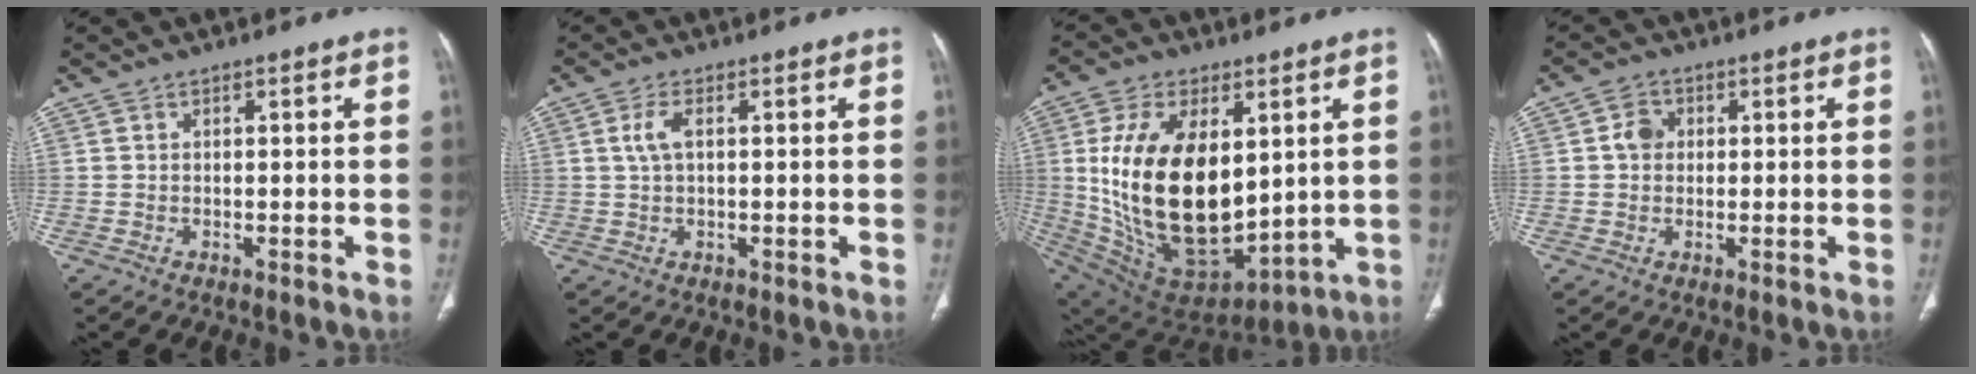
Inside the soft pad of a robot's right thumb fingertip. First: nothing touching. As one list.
[{"total": 3.0, "force": [0.7, 1.3, 2.7], "torque": [-0.067, 0.008, 0.014]}, {"total": 26.1, "force": [3.1, 14.5, 21.4], "torque": [-0.382, -0.038, 0.080]}, {"total": 3.6, "force": [0.5, 3.0, 1.8], "torque": [-0.018, 0.007, 0.005]}]